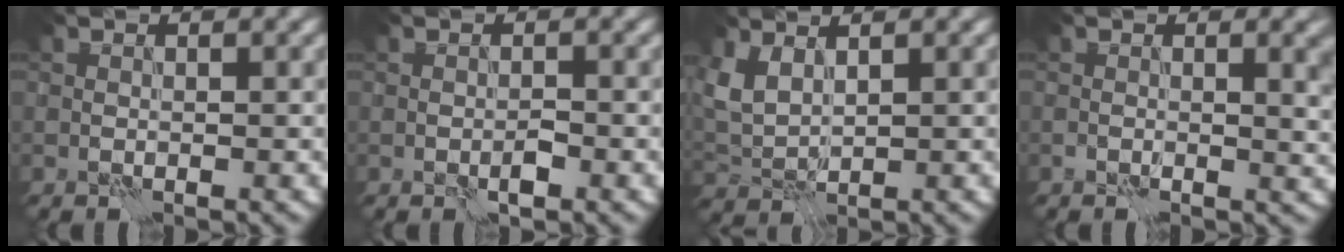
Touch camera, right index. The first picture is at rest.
{"total": 1.0, "force": [-0.6, 0.3, 0.8], "torque": [-0.016, 0.001, -0.009]}
{"total": 2.6, "force": [2.2, 0.9, 1.3], "torque": [-0.042, 0.002, 0.049]}
{"total": 3.1, "force": [0.2, 1.1, 2.9], "torque": [-0.038, -0.005, 0.000]}